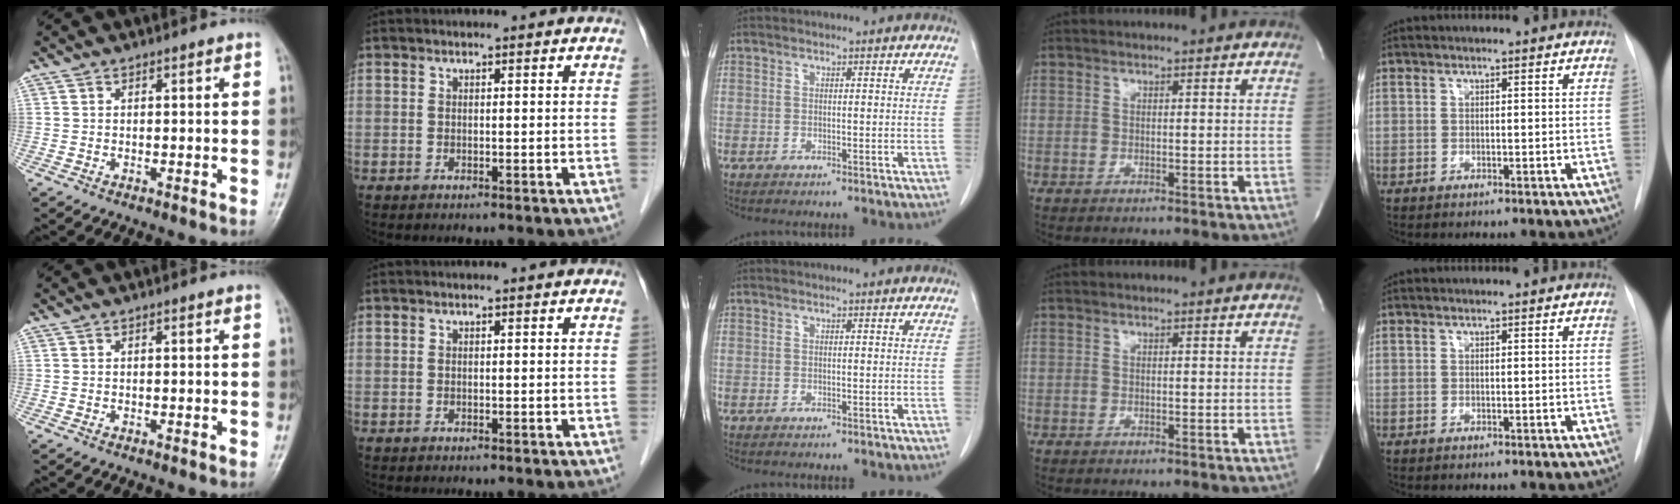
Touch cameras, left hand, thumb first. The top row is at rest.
{}